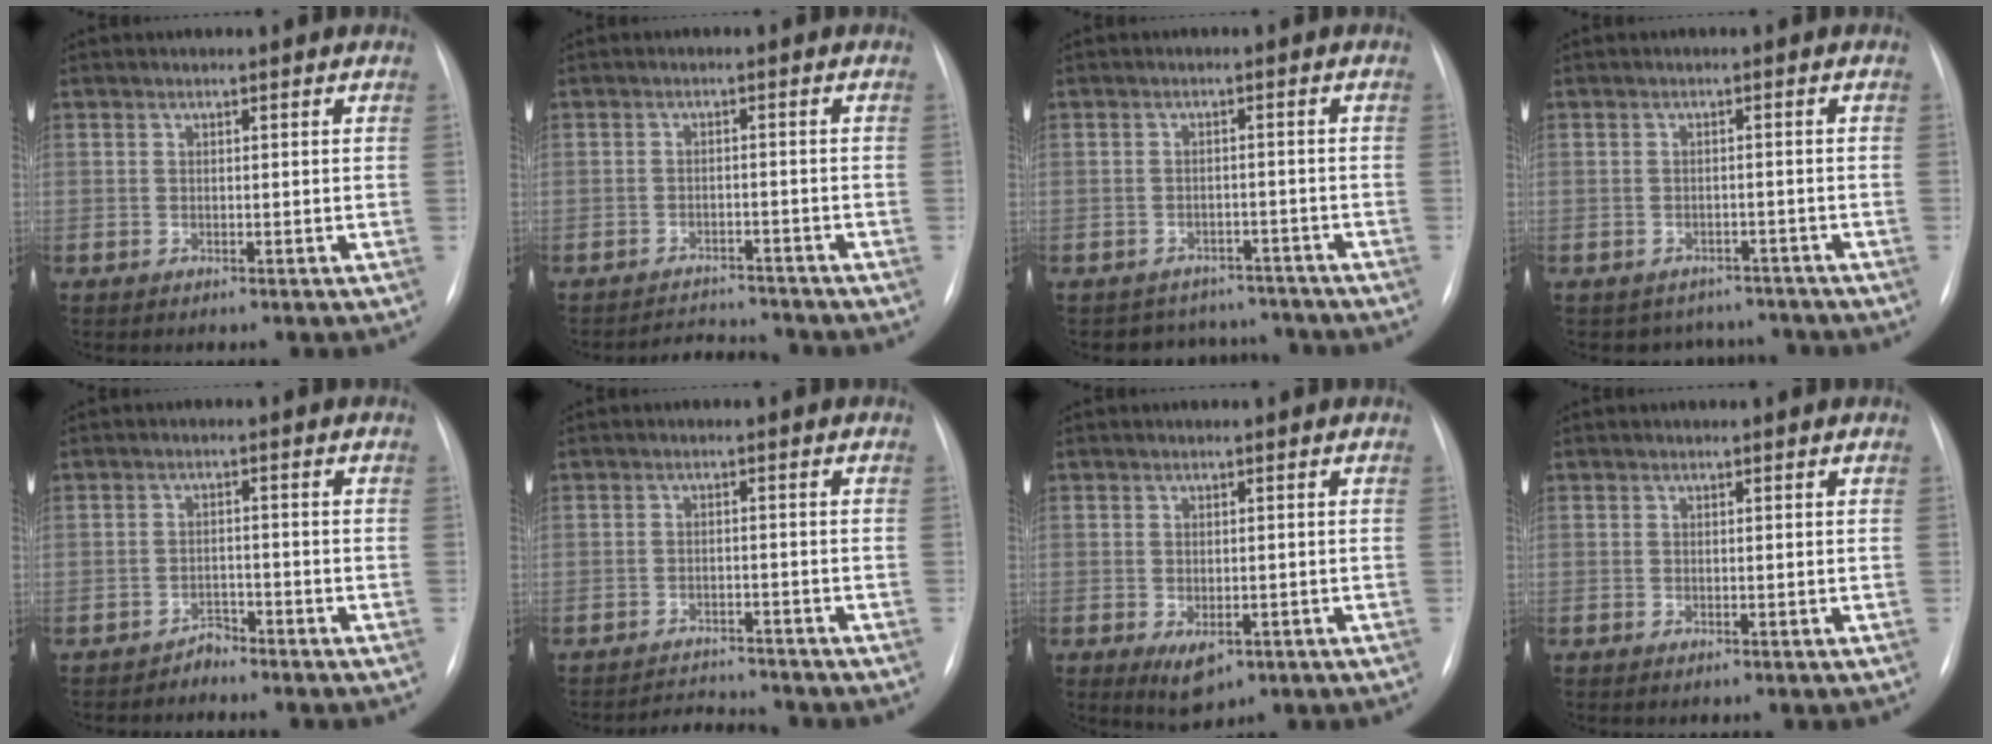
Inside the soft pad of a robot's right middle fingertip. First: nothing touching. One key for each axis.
{"total": 4.5, "fx": -4.5, "fy": 0.4, "fz": -0.2, "tx": 0.000, "ty": 0.004, "tz": -0.069}
{"total": 7.4, "fx": -6.5, "fy": 3.5, "fz": -0.3, "tx": 0.016, "ty": 0.026, "tz": -0.076}
{"total": 5.8, "fx": -5.0, "fy": 2.9, "fz": -0.2, "tx": 0.014, "ty": 0.021, "tz": -0.057}
{"total": 1.9, "fx": -1.8, "fy": 0.6, "fz": -0.2, "tx": 0.006, "ty": -0.001, "tz": -0.030}
{"total": 4.3, "fx": -4.2, "fy": 0.1, "fz": -0.2, "tx": 0.000, "ty": -0.001, "tz": -0.066}
{"total": 3.9, "fx": -1.5, "fy": 2.1, "fz": 2.8, "tx": -0.045, "ty": -0.006, "tz": -0.011}
{"total": 0.0}